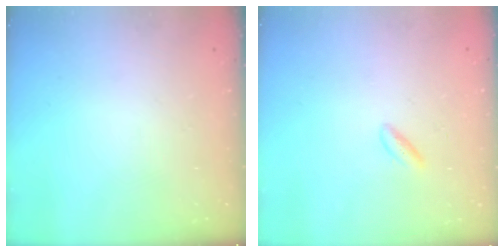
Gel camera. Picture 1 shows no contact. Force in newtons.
{"total": 2.2, "press": 1.9, "slide": 1.2}